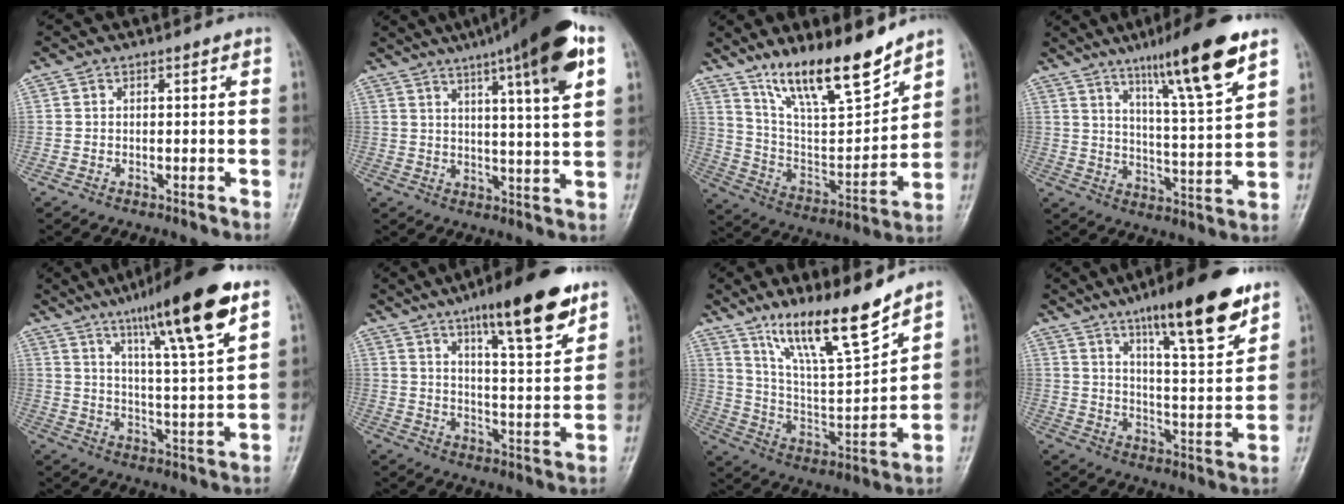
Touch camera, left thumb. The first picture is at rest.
{"total": 17.9, "force": [9.5, 2.1, 15.0], "torque": [-0.213, -0.016, 0.130]}
{"total": 17.4, "force": [13.1, 4.2, 10.6], "torque": [-0.149, -0.078, 0.242]}
{"total": 15.8, "force": [9.5, 1.6, 12.5], "torque": [-0.192, -0.047, 0.155]}
{"total": 17.9, "force": [10.5, 2.1, 14.4], "torque": [-0.215, -0.043, 0.166]}
{"total": 16.7, "force": [10.4, 3.8, 12.5], "torque": [-0.163, -0.051, 0.161]}
{"total": 16.0, "force": [11.9, 2.8, 10.4], "torque": [-0.162, -0.071, 0.224]}
{"total": 18.3, "force": [11.6, 4.0, 13.6], "torque": [-0.177, -0.058, 0.181]}